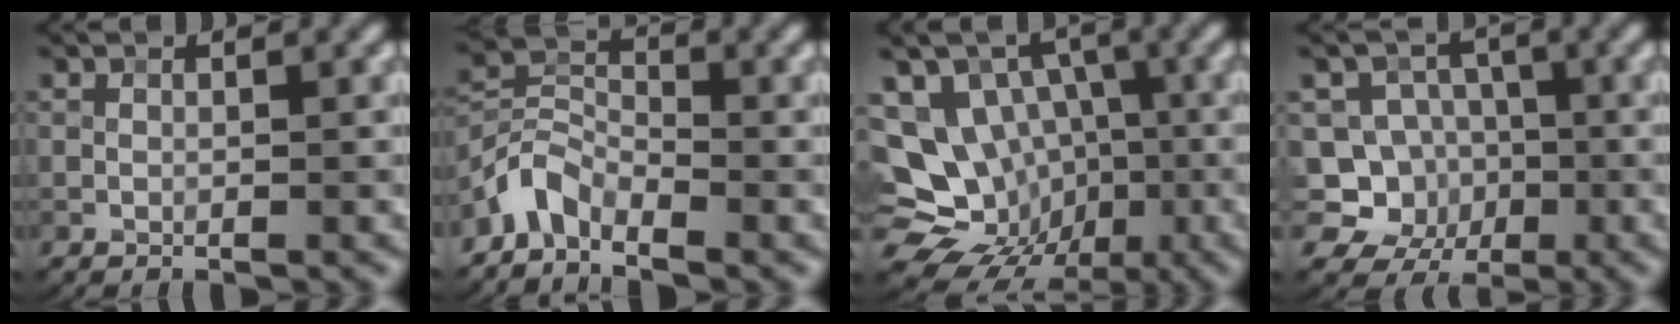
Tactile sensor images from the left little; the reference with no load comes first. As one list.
[{"total": 3.6, "force": [-3.2, 1.4, 1.1], "torque": [-0.023, 0.010, -0.080]}, {"total": 13.4, "force": [-3.7, 11.0, 6.5], "torque": [-0.111, 0.003, -0.069]}, {"total": 7.0, "force": [-2.2, 6.4, 1.9], "torque": [-0.013, 0.021, -0.067]}]